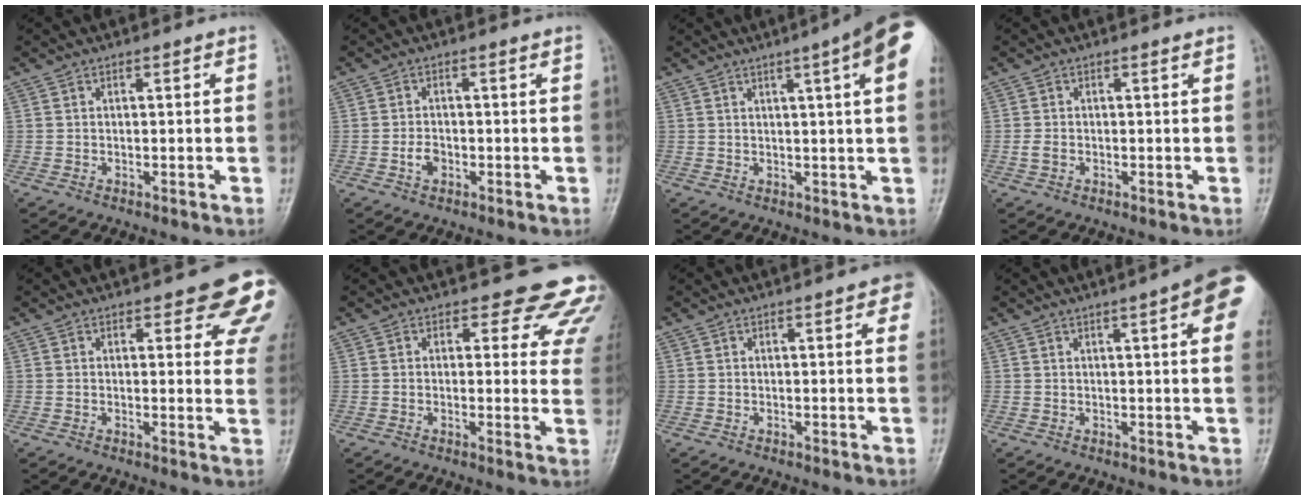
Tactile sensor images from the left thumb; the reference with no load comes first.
{"total": 2.2, "force": [-0.8, 1.5, 1.4], "torque": [-0.019, 0.007, -0.012]}
{"total": 12.6, "force": [5.9, 1.3, 11.1], "torque": [-0.137, 0.001, 0.062]}
{"total": 1.5, "force": [-0.2, 0.9, 1.1], "torque": [-0.018, 0.004, 0.003]}
{"total": 10.4, "force": [6.6, 4.0, 7.0], "torque": [-0.038, -0.030, 0.062]}
{"total": 10.7, "force": [8.6, 5.2, 3.6], "torque": [0.014, -0.044, 0.067]}
{"total": 5.2, "force": [2.4, 1.6, 4.3], "torque": [-0.031, 0.002, 0.021]}
{"total": 10.8, "force": [4.2, 2.1, 9.7], "torque": [-0.102, -0.002, 0.042]}